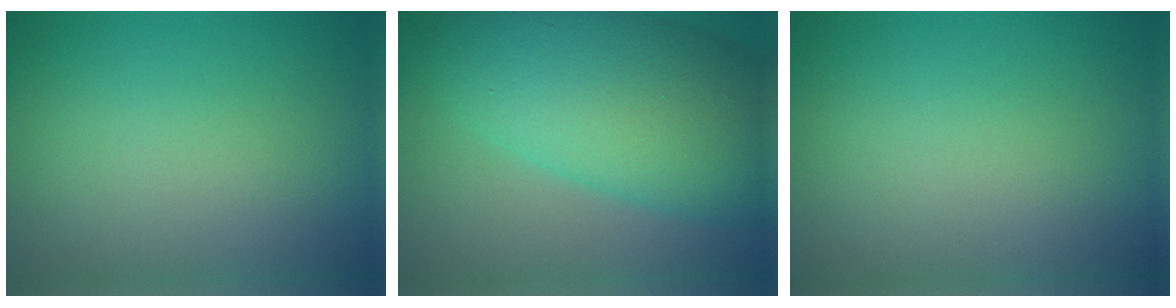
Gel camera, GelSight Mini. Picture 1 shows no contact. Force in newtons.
{"total": 11.1, "press": 11.1, "slide": 0.3}
{"total": 0.0}